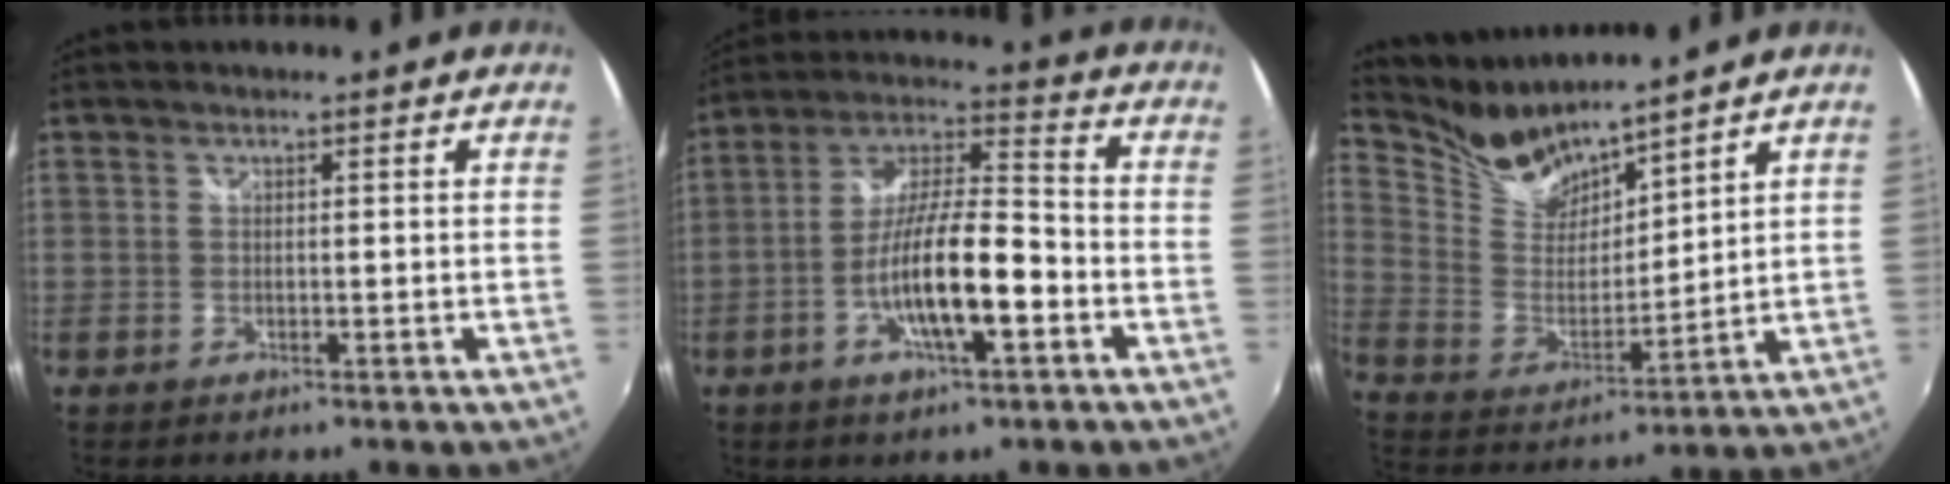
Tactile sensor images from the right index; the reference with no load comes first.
{"total": 14.2, "force": [-5.1, 3.3, 12.8], "torque": [-0.245, 0.002, -0.092]}
{"total": 9.7, "force": [9.3, 2.1, 2.2], "torque": [-0.063, -0.017, 0.190]}